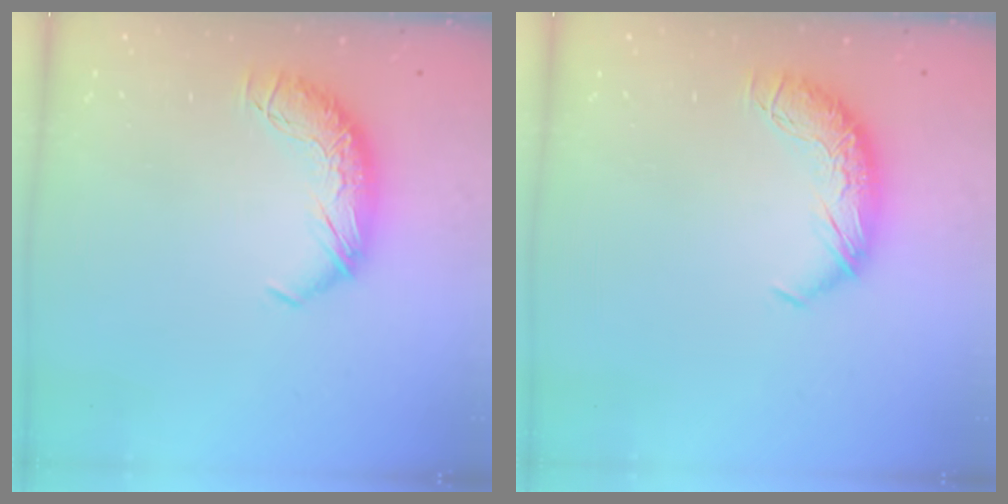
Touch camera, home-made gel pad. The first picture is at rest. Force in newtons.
{"total": 0.0}